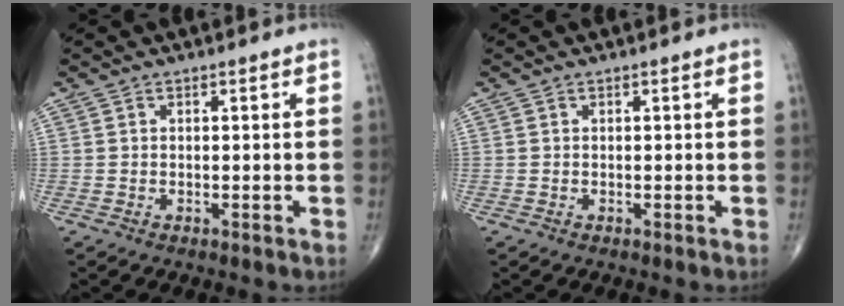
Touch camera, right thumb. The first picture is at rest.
{"total": 0.0}